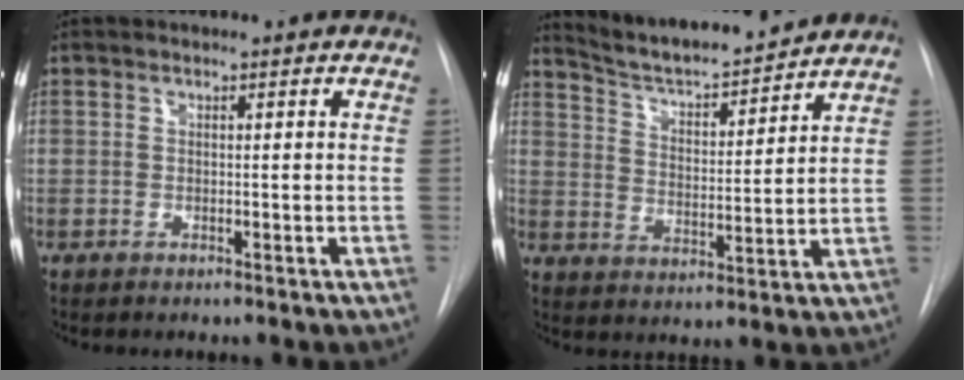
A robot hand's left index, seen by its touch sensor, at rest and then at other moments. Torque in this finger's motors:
{"motor_torque": [-0.50, -0.58, -0.13, 0.01]}